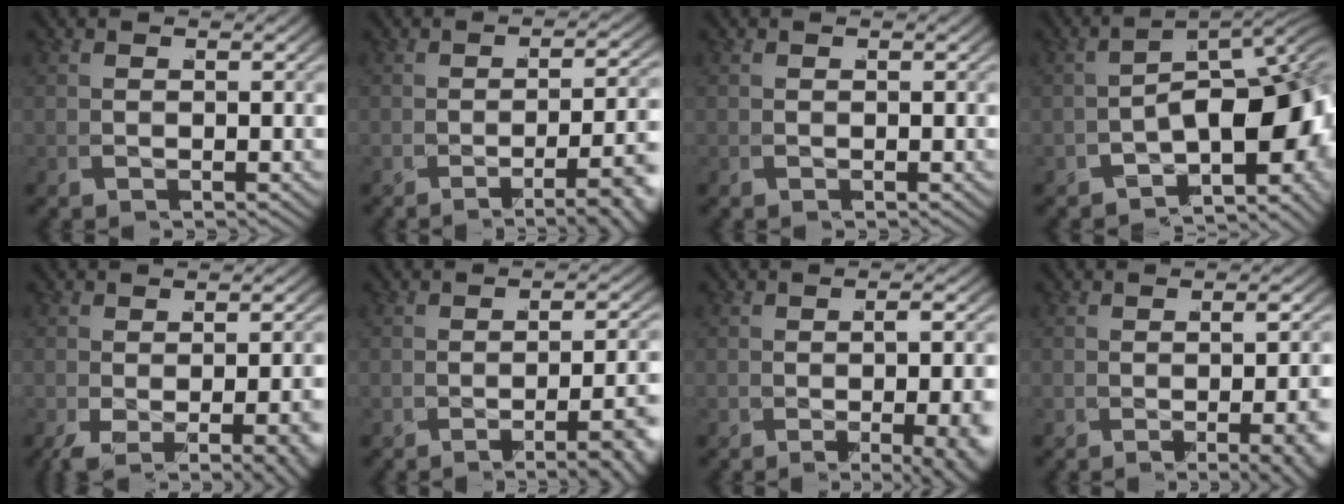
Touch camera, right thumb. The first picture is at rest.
{"total": 5.9, "force": [-3.1, 1.3, 4.8], "torque": [-0.061, 0.004, -0.048]}
{"total": 0.0}
{"total": 12.2, "force": [-3.3, 7.1, 9.4], "torque": [-0.135, -0.037, -0.038]}
{"total": 4.3, "force": [-1.4, 0.8, 4.0], "torque": [-0.043, -0.009, -0.015]}
{"total": 5.2, "force": [-2.7, 0.9, 4.4], "torque": [-0.051, 0.009, -0.044]}
{"total": 5.9, "force": [-1.8, 1.8, 5.3], "torque": [-0.064, -0.005, -0.023]}
{"total": 5.0, "force": [-1.2, 1.0, 4.7], "torque": [-0.048, 0.006, -0.019]}